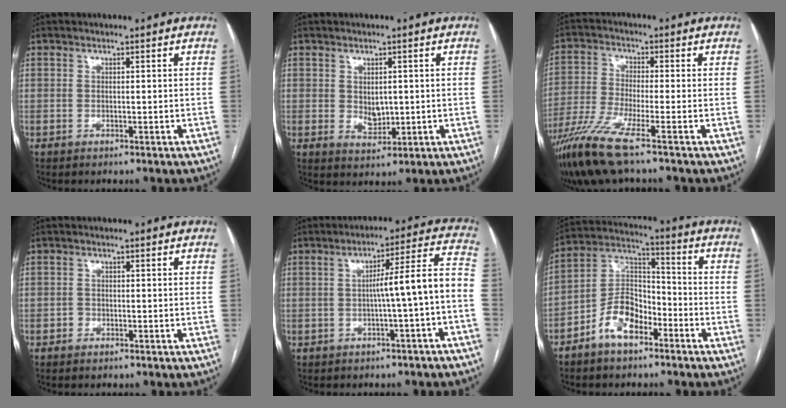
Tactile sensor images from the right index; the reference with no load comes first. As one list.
[{"total": 3.5, "force": [0.4, 2.3, 2.5], "torque": [-0.041, -0.004, 0.018]}, {"total": 9.6, "force": [-6.5, -0.1, 7.1], "torque": [-0.151, -0.028, -0.129]}, {"total": 1.0, "force": [-0.5, 0.8, 0.2], "torque": [0.001, 0.004, -0.012]}, {"total": 9.3, "force": [-2.2, -0.6, 9.0], "torque": [-0.120, 0.030, -0.031]}, {"total": 9.5, "force": [-5.2, 5.1, 6.0], "torque": [-0.124, 0.025, -0.099]}]